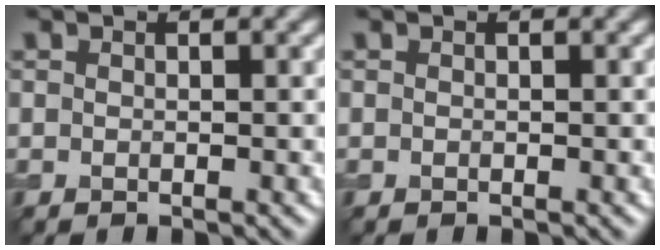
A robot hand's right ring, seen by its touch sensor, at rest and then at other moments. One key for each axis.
{"total": 0.0}